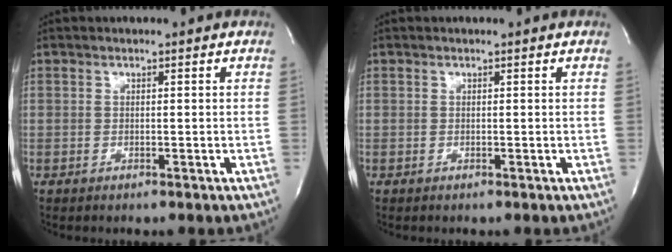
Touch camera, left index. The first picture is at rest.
{"total": 0.0}